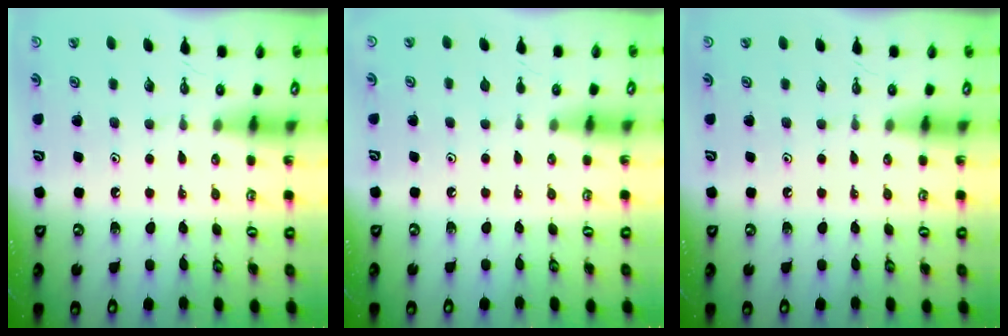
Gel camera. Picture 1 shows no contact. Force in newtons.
{"total": 0.6, "press": 0.6, "slide": 0.2}
{"total": 0.0}